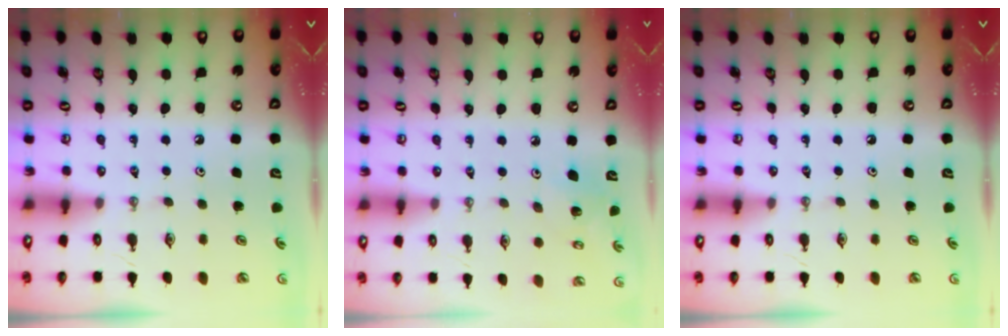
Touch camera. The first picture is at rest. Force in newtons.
{"total": 4.0, "press": 4.0, "slide": 0.4}
{"total": 0.0}